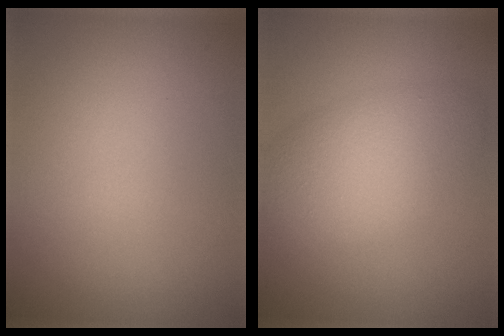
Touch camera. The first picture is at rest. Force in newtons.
{"total": 5.2, "press": 5.2, "slide": 0.1}